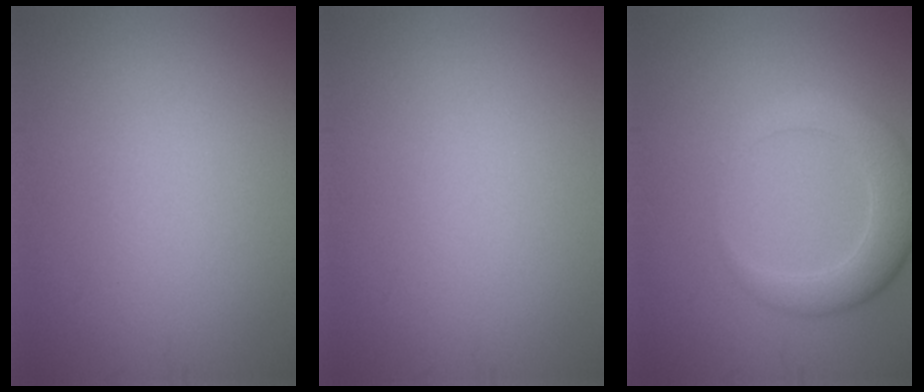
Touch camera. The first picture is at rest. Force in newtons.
{"total": 0.0}
{"total": 4.6, "press": 4.6, "slide": 0.2}